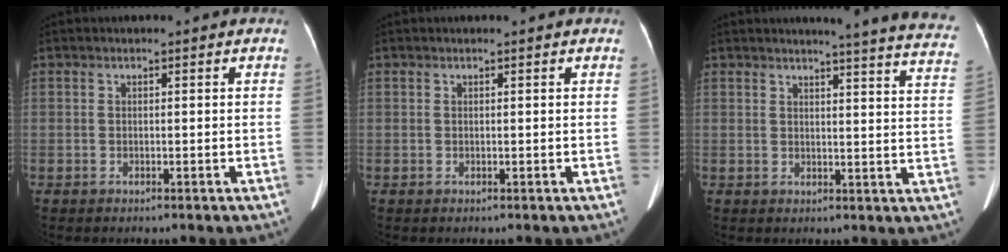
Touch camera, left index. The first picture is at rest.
{"total": 0.5, "force": [0.5, 0.0, 0.1], "torque": [-0.002, 0.003, 0.004]}
{"total": 17.3, "force": [16.2, -0.1, 6.1], "torque": [-0.068, -0.092, 0.160]}